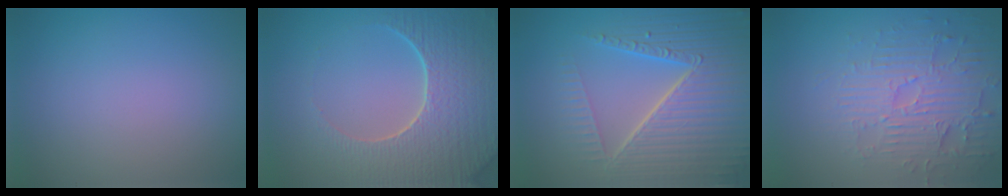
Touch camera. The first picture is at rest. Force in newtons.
{"total": 7.6, "press": 5.9, "slide": 4.8}
{"total": 8.5, "press": 6.0, "slide": 6.1}
{"total": 4.4, "press": 4.0, "slide": 1.7}